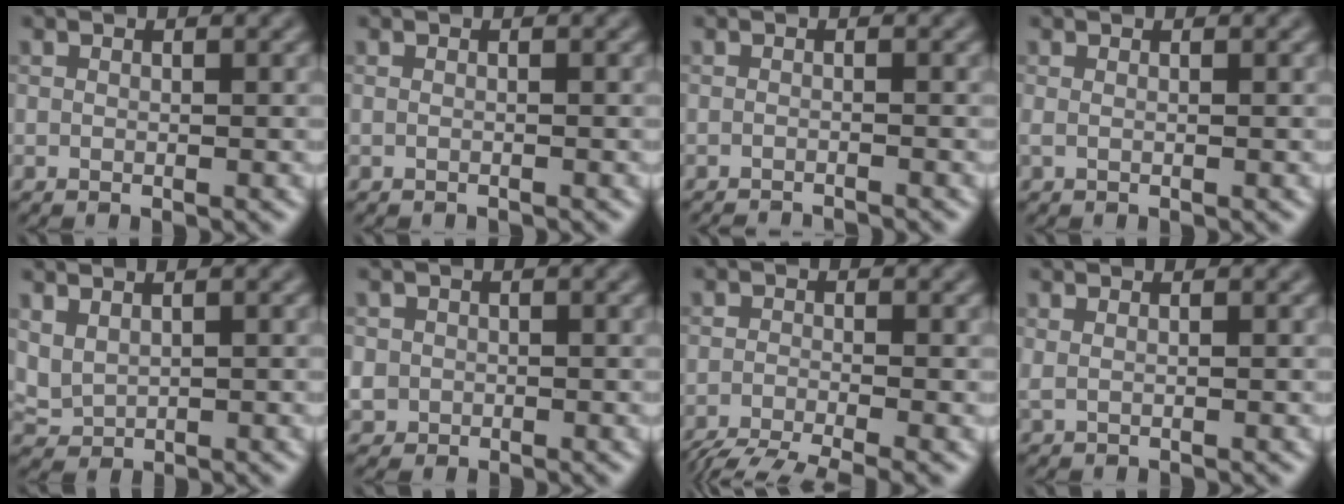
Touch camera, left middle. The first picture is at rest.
{"total": 0.7, "force": [-0.7, 0.0, 0.1], "torque": [0.001, -0.002, -0.014]}
{"total": 2.8, "force": [-2.7, 0.4, 0.8], "torque": [-0.005, 0.000, -0.038]}
{"total": 0.8, "force": [0.2, 0.3, 0.7], "torque": [-0.009, 0.004, 0.000]}
{"total": 1.8, "force": [1.3, 1.0, 0.8], "torque": [-0.022, 0.000, 0.034]}
{"total": 1.6, "force": [-0.1, 1.6, 0.2], "torque": [0.004, -0.003, 0.000]}
{"total": 5.6, "force": [-4.5, 1.2, 3.1], "torque": [-0.056, -0.024, -0.081]}
{"total": 1.1, "force": [0.7, 0.5, 0.7], "torque": [-0.010, -0.003, 0.004]}